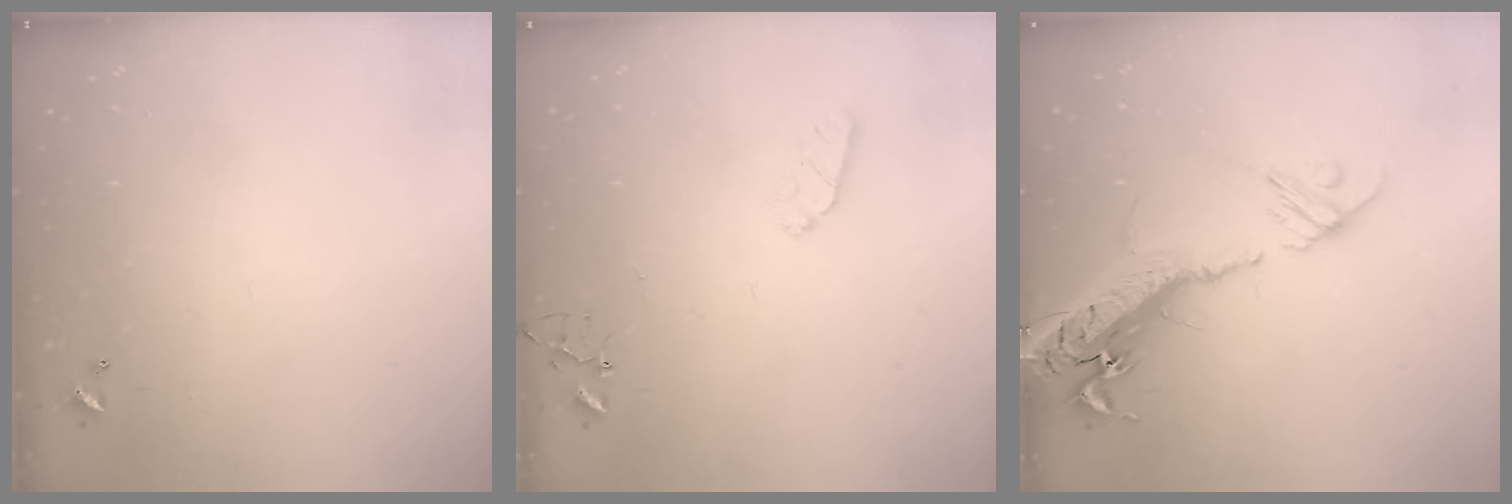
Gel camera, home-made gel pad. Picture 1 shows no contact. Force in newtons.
{"total": 5.0, "press": 4.9, "slide": 0.7}
{"total": 23.7, "press": 23.1, "slide": 5.3}